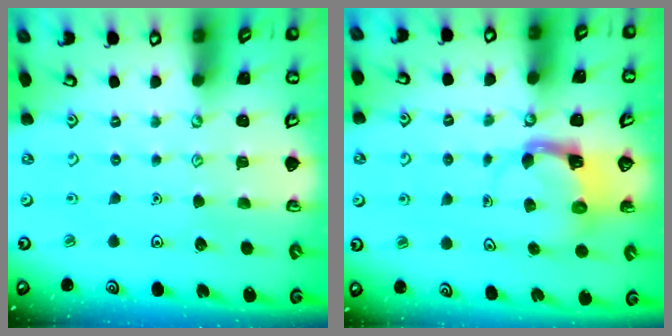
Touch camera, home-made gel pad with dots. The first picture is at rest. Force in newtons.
{"total": 4.0, "press": 3.9, "slide": 0.7}